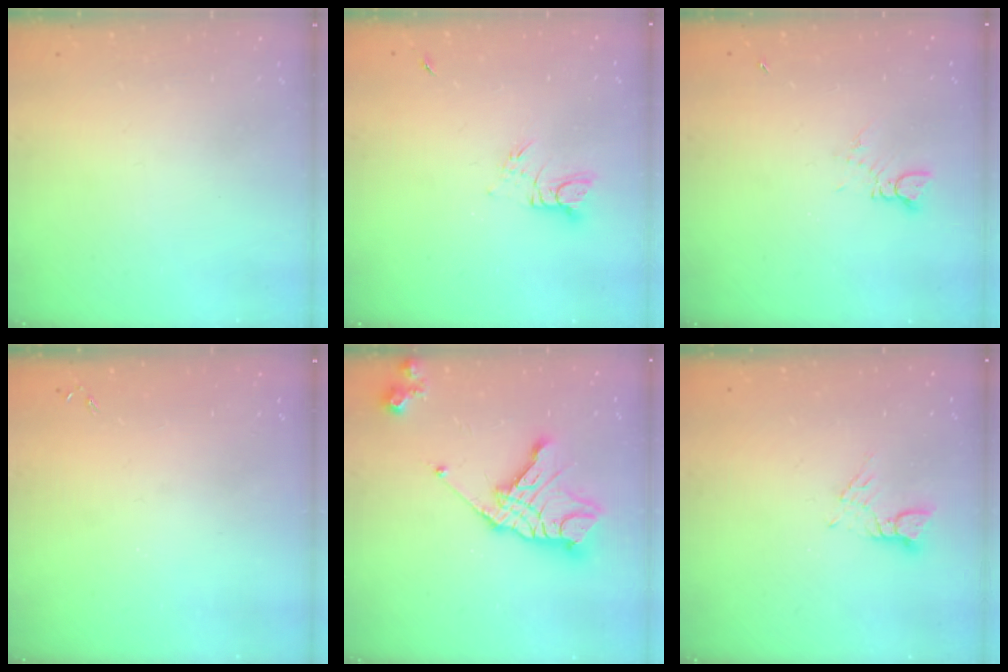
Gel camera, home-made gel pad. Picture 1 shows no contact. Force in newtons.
{"total": 3.8, "press": 3.8, "slide": 0.4}
{"total": 2.2, "press": 2.2, "slide": 0.1}
{"total": 0.0}
{"total": 17.5, "press": 17.4, "slide": 1.6}
{"total": 2.6, "press": 2.6, "slide": 0.3}